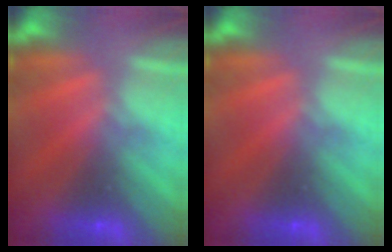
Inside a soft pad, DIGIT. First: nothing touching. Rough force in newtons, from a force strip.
{"total": 0.0}